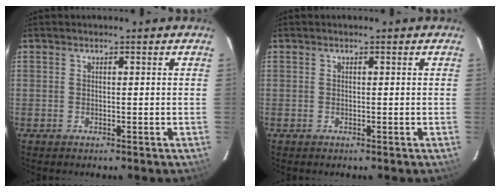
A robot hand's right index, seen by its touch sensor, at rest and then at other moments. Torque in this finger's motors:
{"motor_torque": [0.00, 0.00, -0.03, 0.01]}